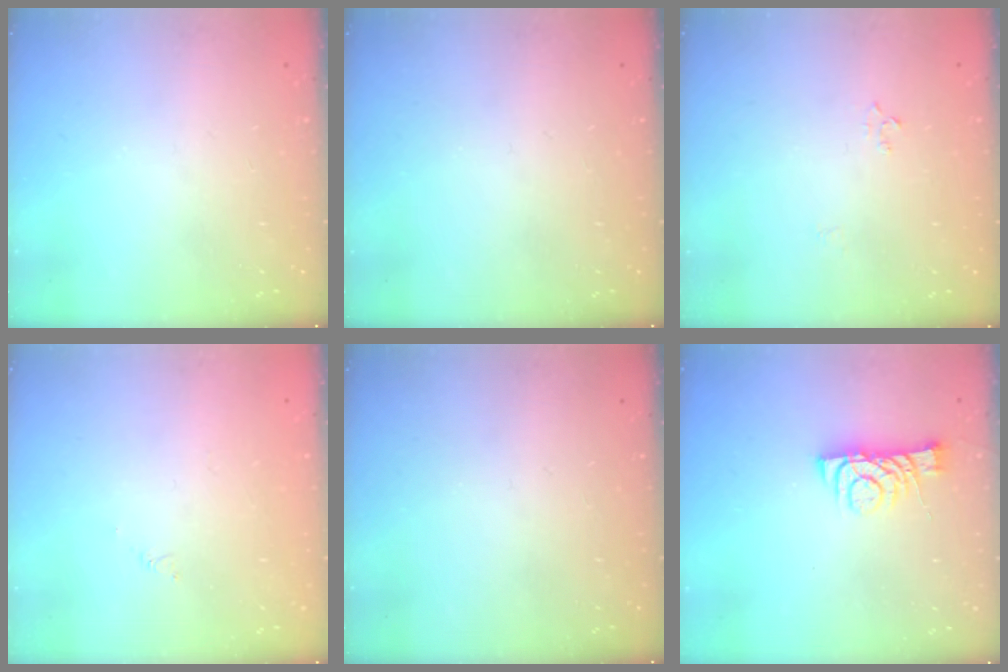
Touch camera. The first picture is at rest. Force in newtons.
{"total": 0.0}
{"total": 2.9, "press": 2.9, "slide": 0.3}
{"total": 1.6, "press": 1.5, "slide": 0.3}
{"total": 0.0}
{"total": 7.7, "press": 7.6, "slide": 0.7}